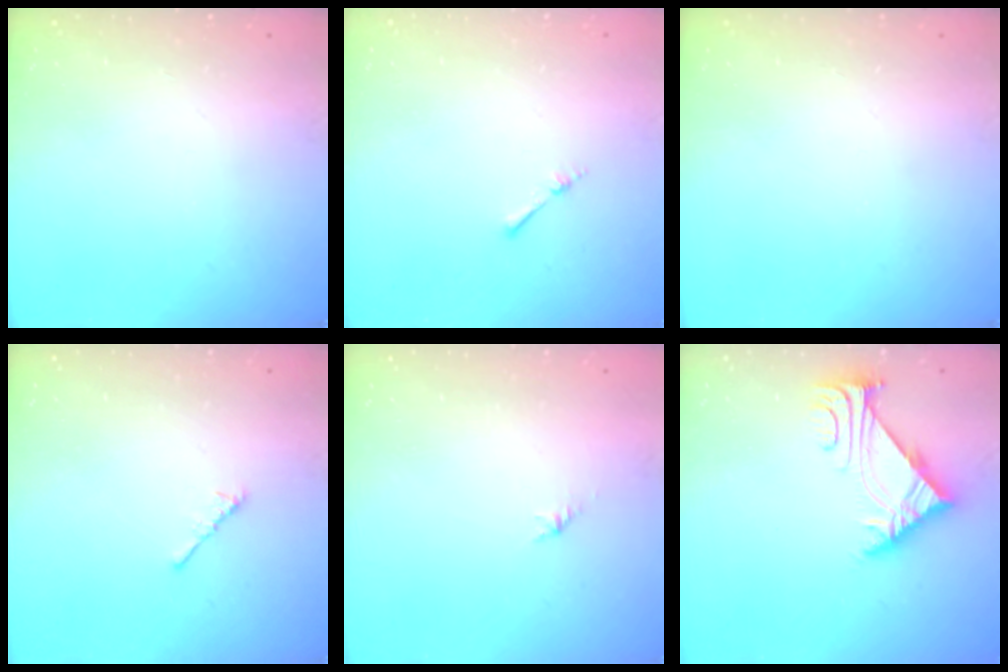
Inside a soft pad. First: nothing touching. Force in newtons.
{"total": 1.7, "press": 1.7, "slide": 0.3}
{"total": 0.0}
{"total": 2.9, "press": 2.8, "slide": 0.7}
{"total": 1.7, "press": 1.6, "slide": 0.7}
{"total": 5.6, "press": 5.5, "slide": 1.0}